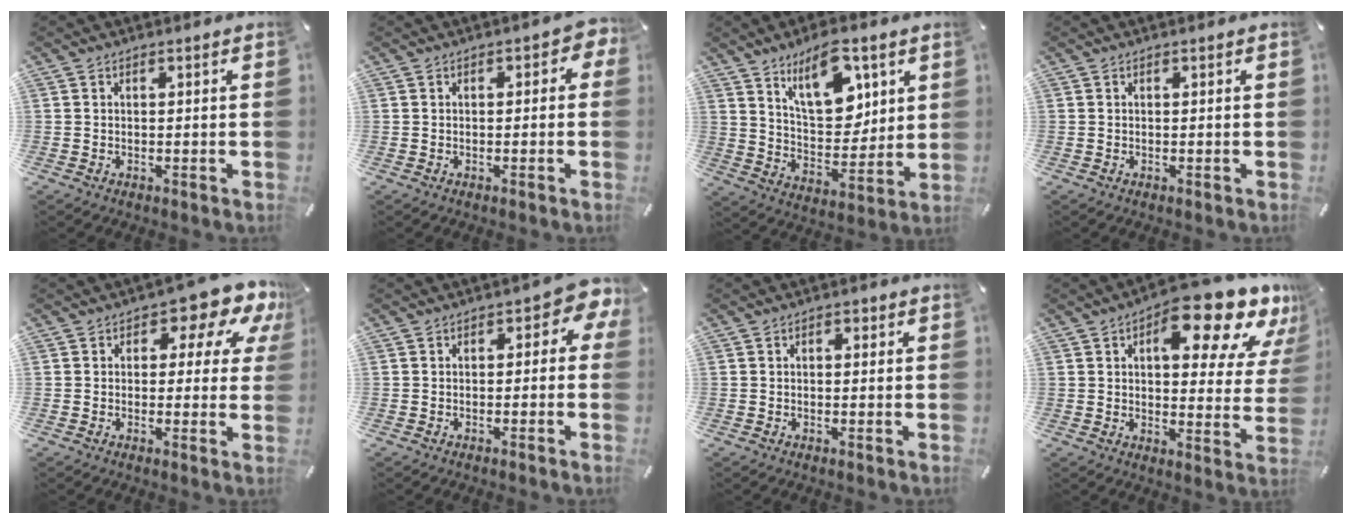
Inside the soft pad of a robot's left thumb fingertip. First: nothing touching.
{"total": 2.5, "force": [-0.6, 1.5, 1.9], "torque": [-0.029, 0.007, -0.015]}
{"total": 15.3, "force": [8.4, 8.3, 9.7], "torque": [-0.135, -0.038, 0.148]}
{"total": 0.0}
{"total": 10.7, "force": [5.7, 5.3, 7.3], "torque": [-0.084, -0.036, 0.092]}
{"total": 4.7, "force": [0.4, 2.6, 3.9], "torque": [-0.051, 0.002, 0.001]}
{"total": 1.6, "force": [0.2, 1.1, 1.1], "torque": [-0.013, 0.005, -0.002]}
{"total": 20.2, "force": [11.3, 8.4, 14.5], "torque": [-0.185, -0.071, 0.177]}